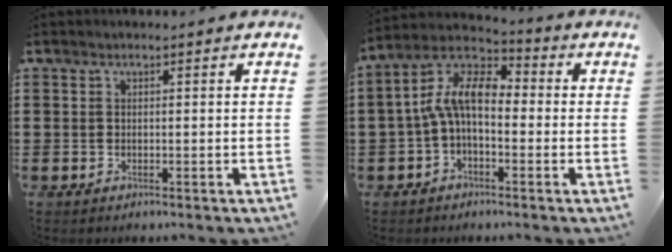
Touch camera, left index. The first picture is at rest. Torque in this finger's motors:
{"motor_torque": [2.14, 0.00, 0.85, 0.21]}